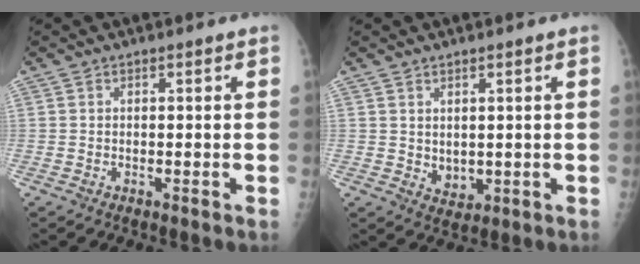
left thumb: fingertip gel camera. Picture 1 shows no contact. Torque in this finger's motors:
{"motor_torque": [-0.18, 0.09, 0.03, 0.02, 0.00]}